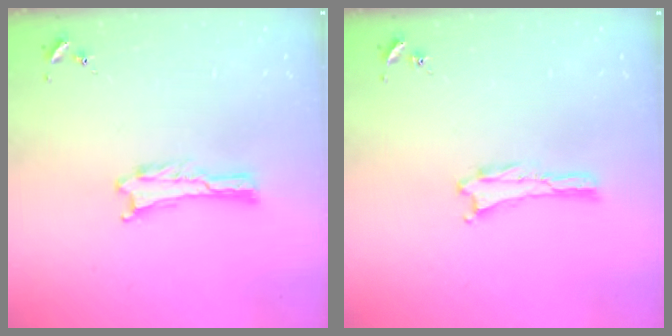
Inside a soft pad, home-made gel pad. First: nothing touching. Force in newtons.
{"total": 0.0}